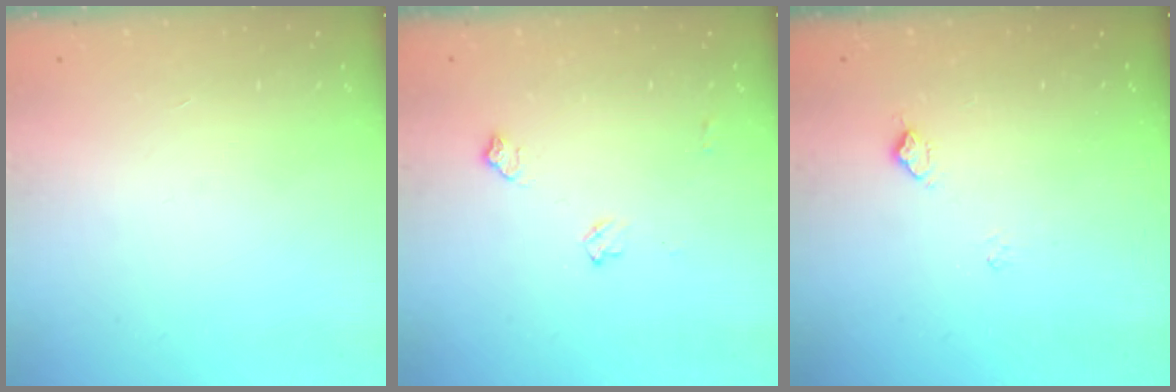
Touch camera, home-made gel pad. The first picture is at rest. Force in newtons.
{"total": 6.4, "press": 6.3, "slide": 0.9}
{"total": 6.7, "press": 6.7, "slide": 0.8}